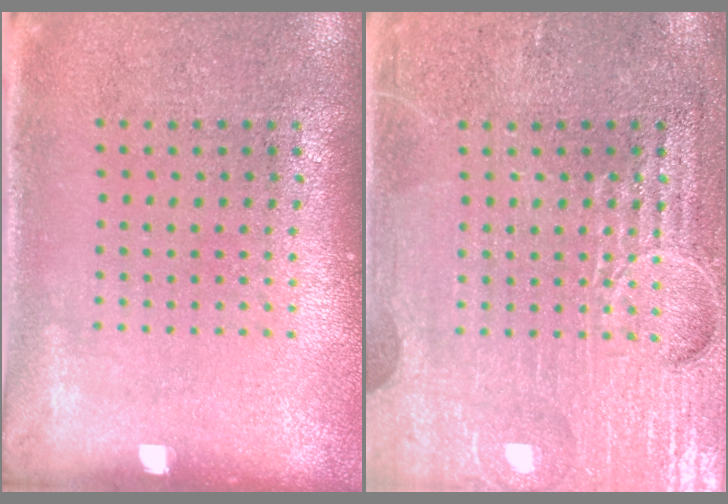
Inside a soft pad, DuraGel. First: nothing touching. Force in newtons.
{"total": 4.0, "press": 4.0, "slide": 0.3}